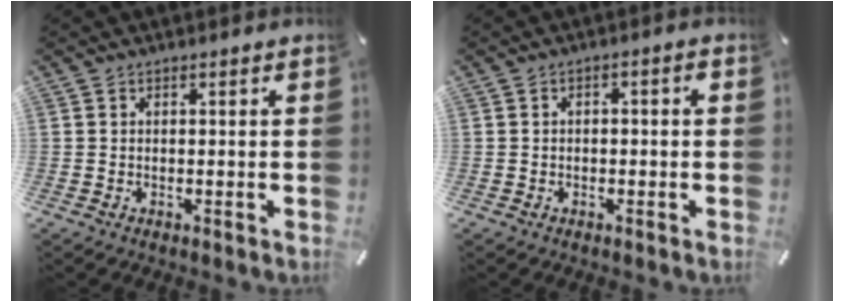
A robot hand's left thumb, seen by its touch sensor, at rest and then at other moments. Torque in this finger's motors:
{"motor_torque": [-0.26, 0.00, -0.01, -0.01, -0.01]}